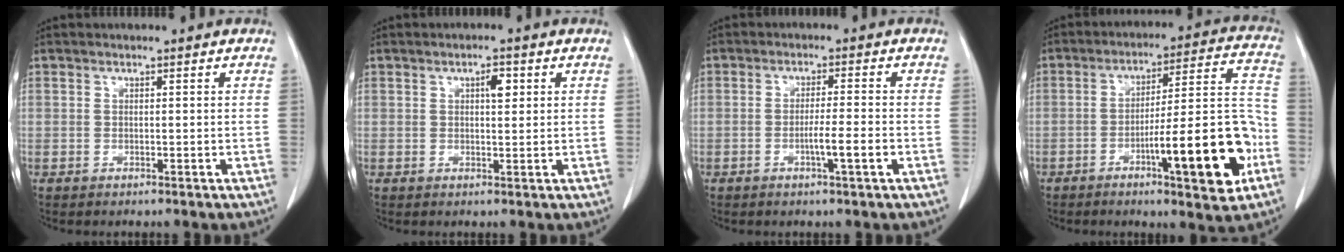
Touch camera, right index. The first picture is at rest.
{"total": 2.4, "force": [0.9, 0.9, 2.1], "torque": [-0.034, 0.000, 0.013]}
{"total": 4.1, "force": [-1.5, -0.3, 3.8], "torque": [-0.061, -0.003, -0.024]}
{"total": 17.1, "force": [-6.5, 2.1, 15.7], "torque": [-0.219, 0.015, -0.091]}